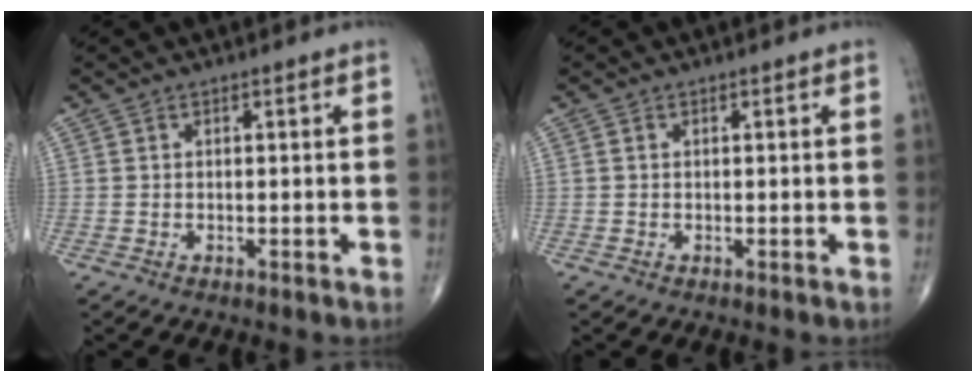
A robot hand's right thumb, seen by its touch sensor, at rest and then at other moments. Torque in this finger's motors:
{"motor_torque": [-0.32, -0.05, -0.25, -0.12, 0.03]}